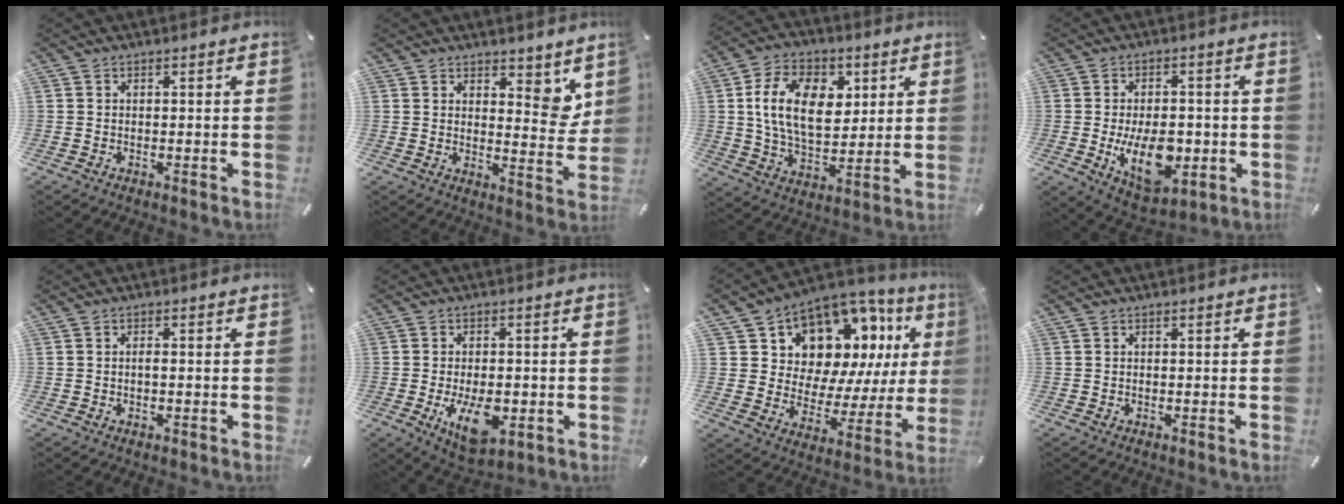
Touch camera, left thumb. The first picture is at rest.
{"total": 7.3, "force": [4.5, 4.2, 3.8], "torque": [-0.024, -0.038, 0.075]}
{"total": 16.0, "force": [4.1, 10.7, 11.2], "torque": [-0.205, 0.008, 0.071]}
{"total": 13.4, "force": [-2.8, 8.1, 10.3], "torque": [-0.176, -0.010, -0.044]}
{"total": 1.7, "force": [-0.3, 0.7, 1.5], "torque": [-0.029, 0.003, -0.007]}
{"total": 11.1, "force": [-2.8, 6.0, 8.9], "torque": [-0.144, -0.013, -0.045]}
{"total": 12.9, "force": [9.0, 8.2, 4.4], "torque": [-0.080, -0.094, 0.162]}
{"total": 0.0}